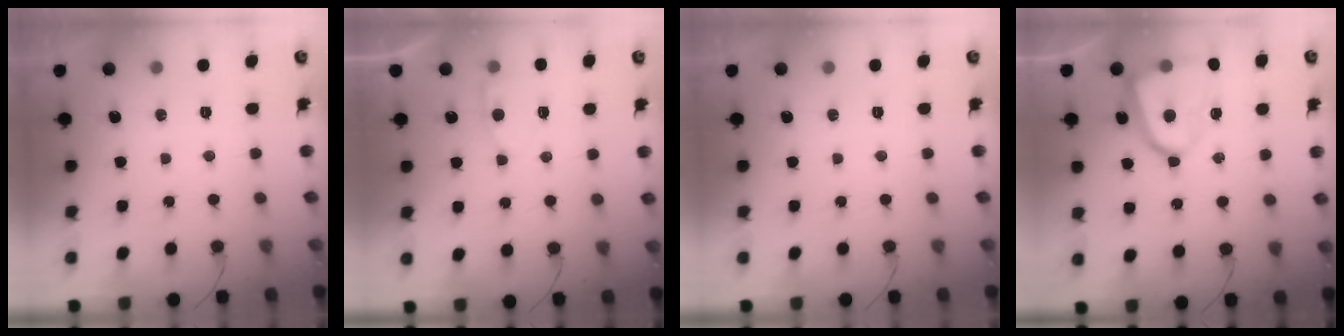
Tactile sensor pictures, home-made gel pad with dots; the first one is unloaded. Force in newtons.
{"total": 4.2, "press": 4.2, "slide": 0.4}
{"total": 0.0}
{"total": 14.7, "press": 14.7, "slide": 1.2}